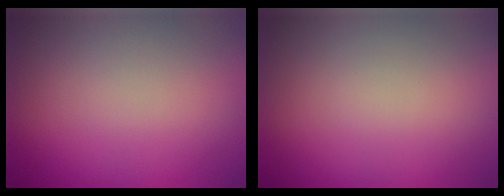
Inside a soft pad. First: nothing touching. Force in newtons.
{"total": 0.0}